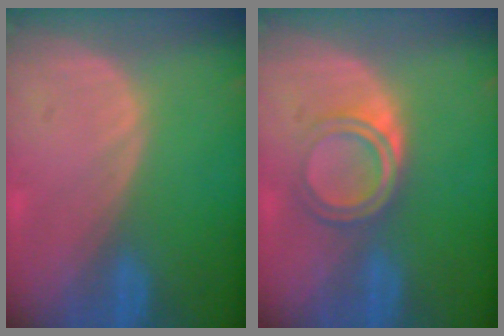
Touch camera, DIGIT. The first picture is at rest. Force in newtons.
{"total": 4.4, "press": 4.4, "slide": 0.2}